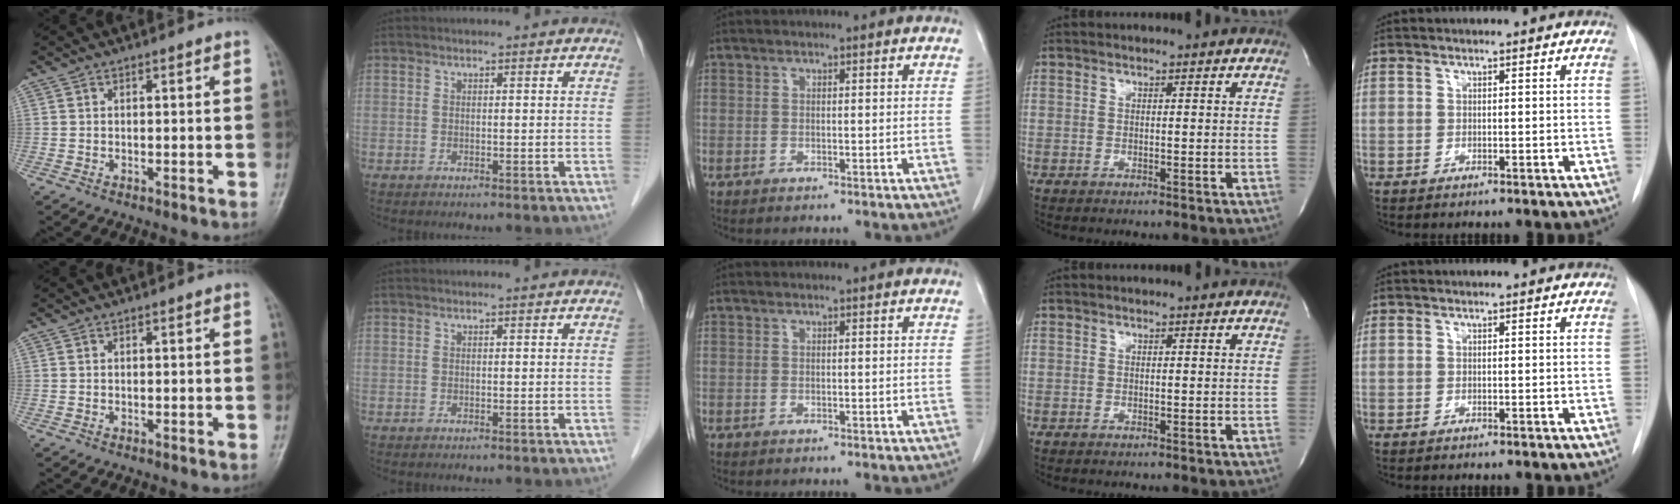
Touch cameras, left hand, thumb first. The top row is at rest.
{}